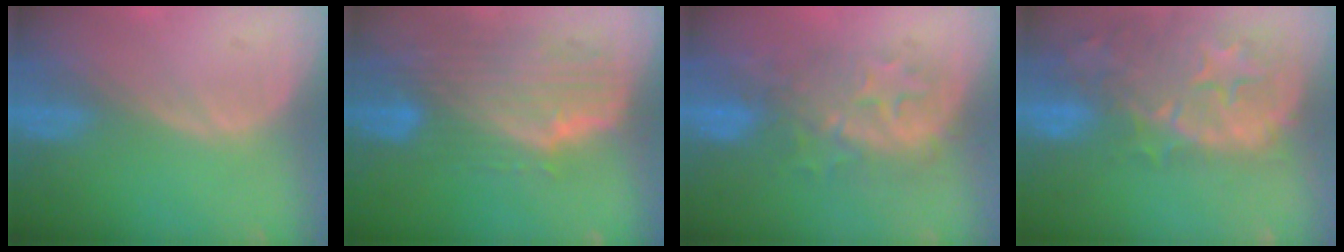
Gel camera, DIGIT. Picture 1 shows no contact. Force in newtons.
{"total": 10.1, "press": 8.9, "slide": 4.6}
{"total": 8.5, "press": 8.4, "slide": 1.4}
{"total": 15.0, "press": 11.9, "slide": 9.0}